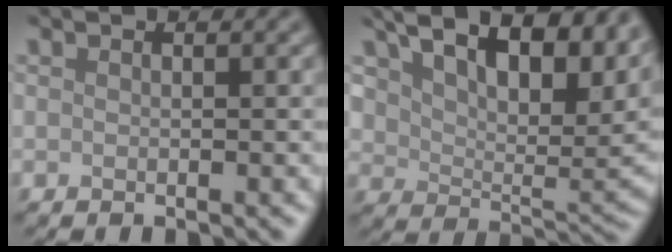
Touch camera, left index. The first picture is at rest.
{"total": 13.4, "force": [7.7, 6.3, 9.0], "torque": [-0.132, 0.007, 0.129]}